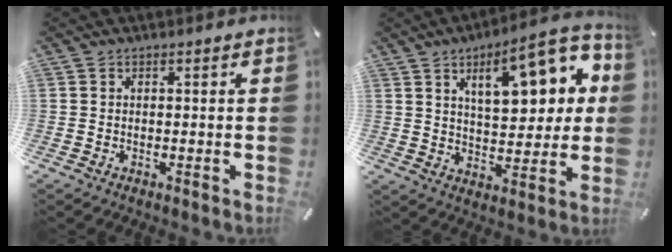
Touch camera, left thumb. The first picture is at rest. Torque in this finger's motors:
{"motor_torque": [2.48, 2.53, 1.69, -1.08, 0.18]}